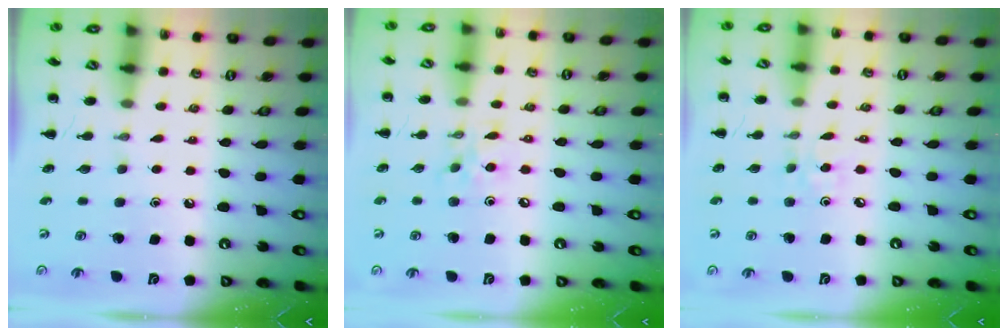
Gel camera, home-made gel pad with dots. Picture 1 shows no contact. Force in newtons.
{"total": 6.7, "press": 6.7, "slide": 0.6}
{"total": 2.0, "press": 1.9, "slide": 0.6}